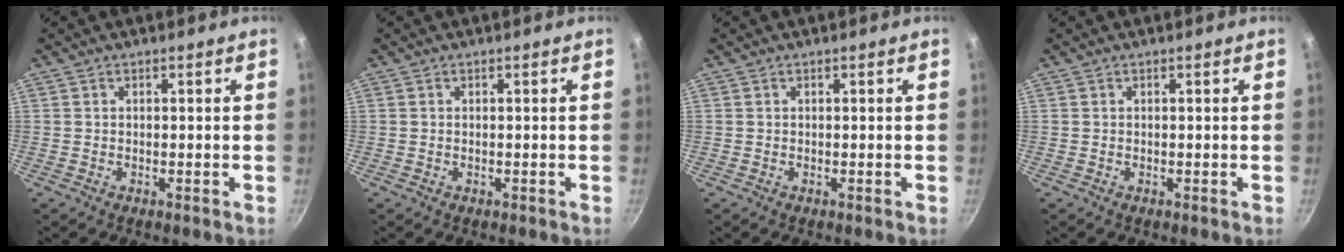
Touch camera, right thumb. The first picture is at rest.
{"total": 0.0}
{"total": 0.0}
{"total": 0.0}